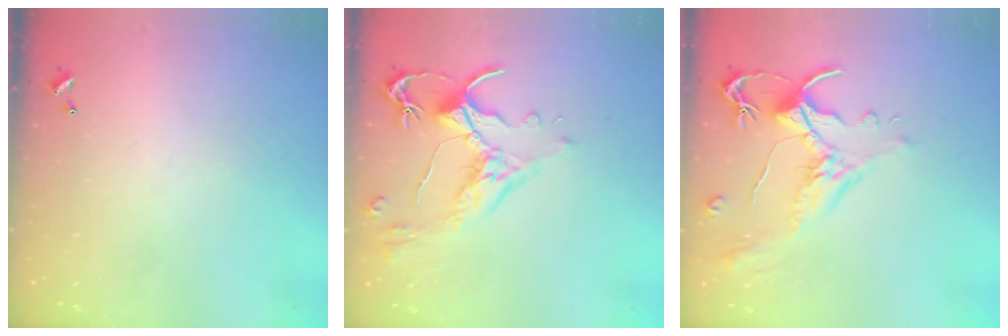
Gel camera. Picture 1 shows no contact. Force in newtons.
{"total": 2.4, "press": 2.0, "slide": 1.4}
{"total": 1.6, "press": 1.2, "slide": 1.1}